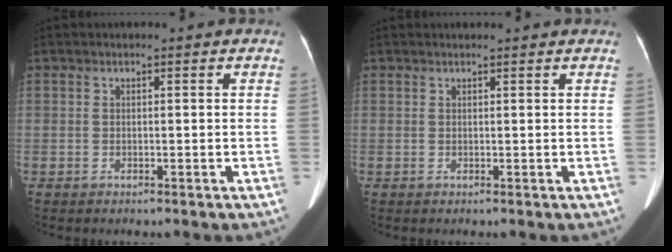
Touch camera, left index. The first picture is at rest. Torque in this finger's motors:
{"motor_torque": [-0.81, -0.07, -0.39, -0.01]}